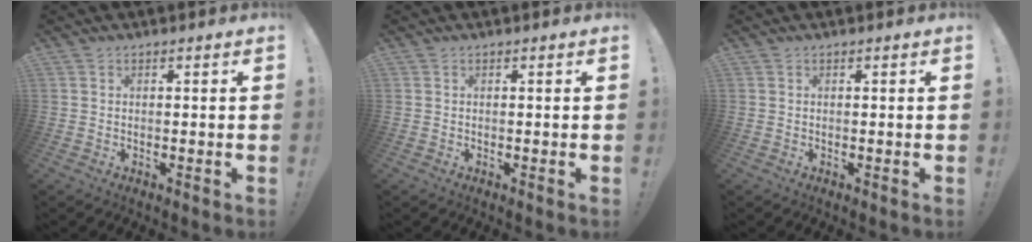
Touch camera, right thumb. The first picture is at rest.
{"total": 0.0}
{"total": 0.0}